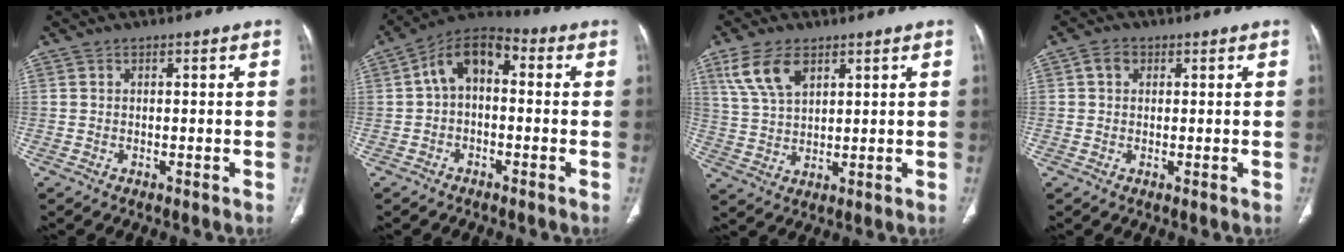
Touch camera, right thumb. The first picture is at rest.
{"total": 9.2, "force": [0.5, 5.6, 7.3], "torque": [-0.109, 0.033, -0.009]}
{"total": 8.6, "force": [4.5, 4.6, 5.7], "torque": [-0.103, -0.011, 0.093]}
{"total": 2.7, "force": [0.9, 2.0, 1.5], "torque": [-0.020, 0.006, 0.015]}